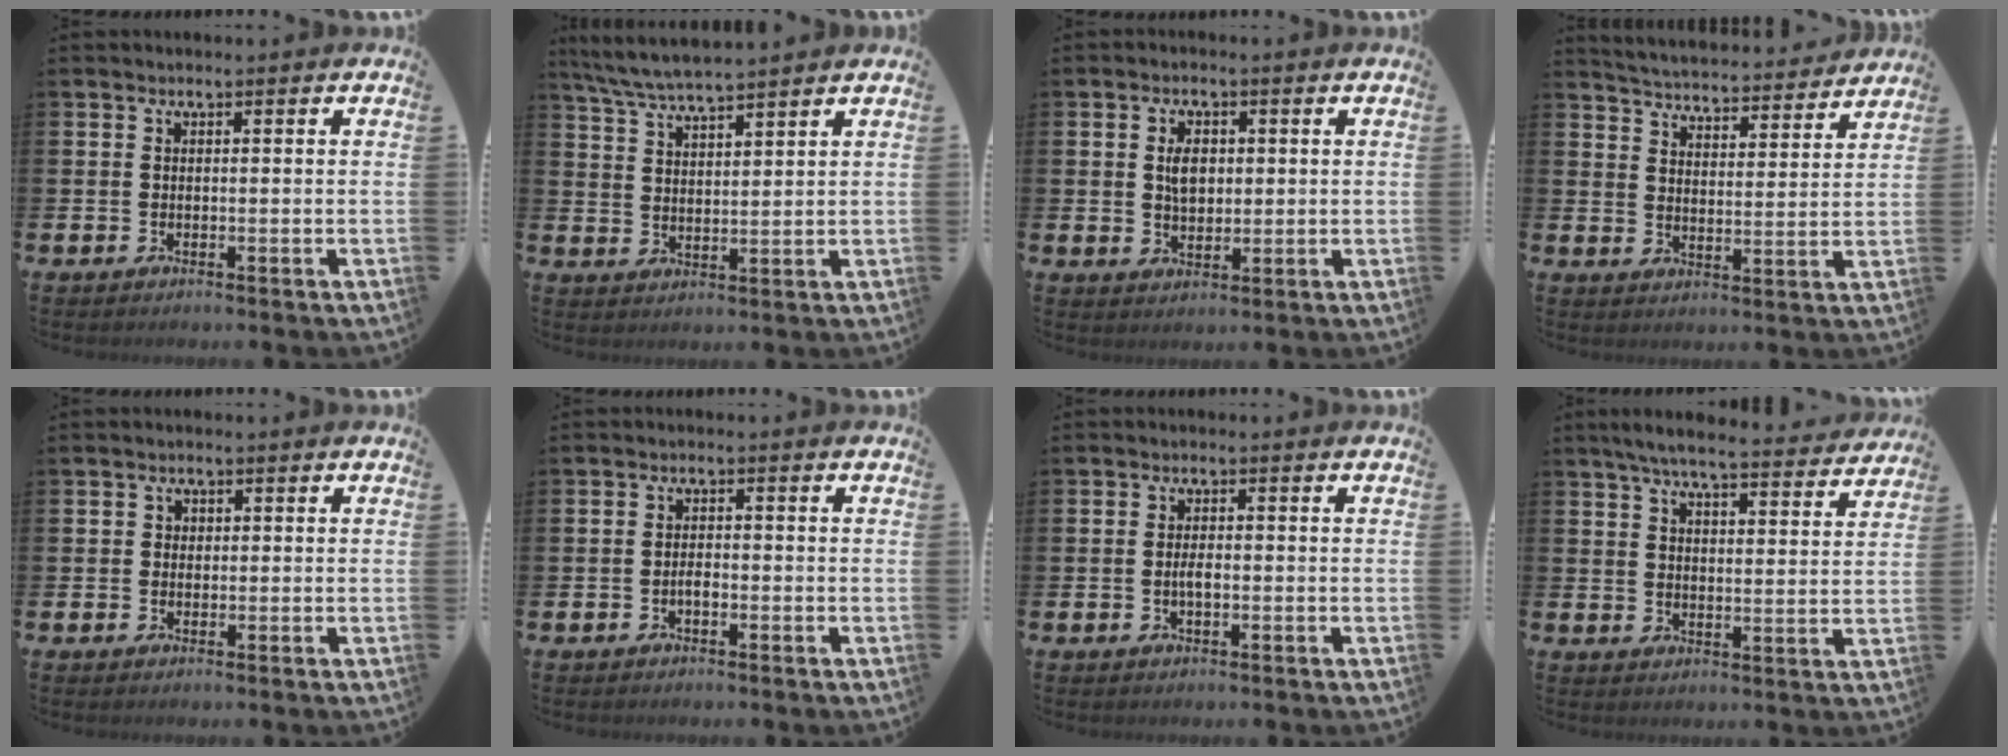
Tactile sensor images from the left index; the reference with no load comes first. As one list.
[{"total": 5.6, "force": [5.4, 0.2, 1.6], "torque": [-0.052, -0.022, 0.098]}, {"total": 3.4, "force": [0.8, 2.1, 2.5], "torque": [-0.036, 0.002, 0.010]}, {"total": 4.8, "force": [4.8, 0.5, 0.1], "torque": [-0.019, -0.046, 0.080]}, {"total": 1.1, "force": [0.2, 1.1, 0.3], "torque": [0.002, 0.004, 0.001]}, {"total": 1.5, "force": [-0.6, 0.7, 1.2], "torque": [-0.022, 0.001, -0.013]}, {"total": 1.8, "force": [-0.3, 0.7, 1.6], "torque": [-0.029, 0.001, -0.007]}, {"total": 6.3, "force": [5.9, 0.4, 2.2], "torque": [-0.052, -0.036, 0.101]}]